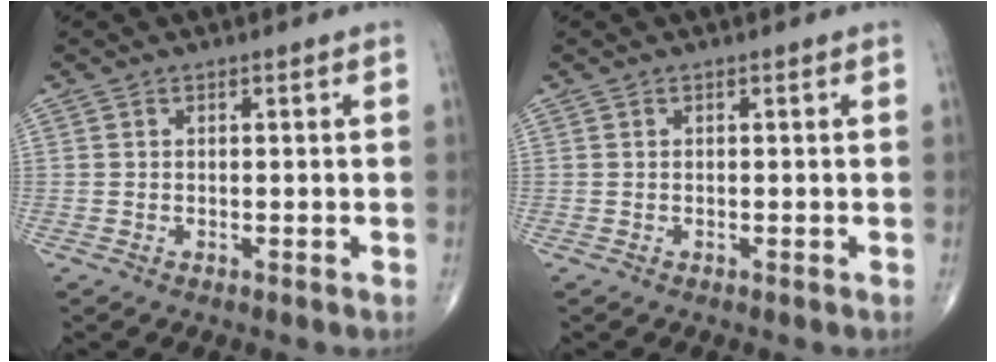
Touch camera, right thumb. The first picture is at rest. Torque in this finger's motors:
{"motor_torque": [0.00, 0.00, 0.00, 0.00, 0.01]}